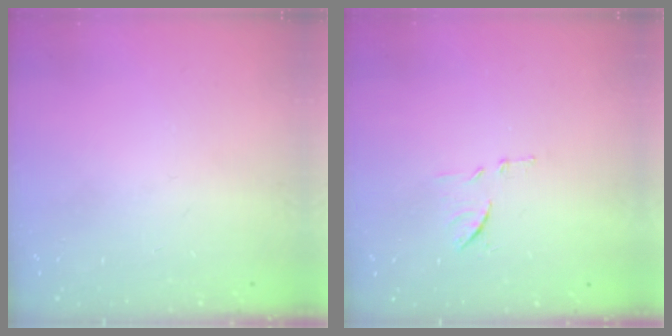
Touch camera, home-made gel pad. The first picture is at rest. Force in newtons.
{"total": 8.2, "press": 8.2, "slide": 0.6}